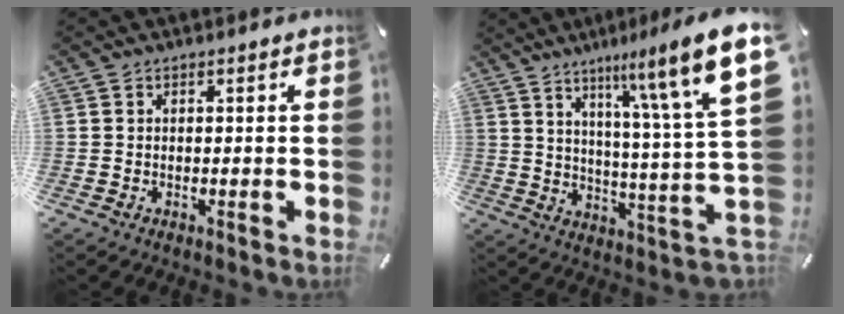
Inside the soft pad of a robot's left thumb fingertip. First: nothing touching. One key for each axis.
{"total": 18.6, "fx": 9.8, "fy": 2.4, "fz": 15.5, "tx": -0.230, "ty": -0.063, "tz": 0.142}